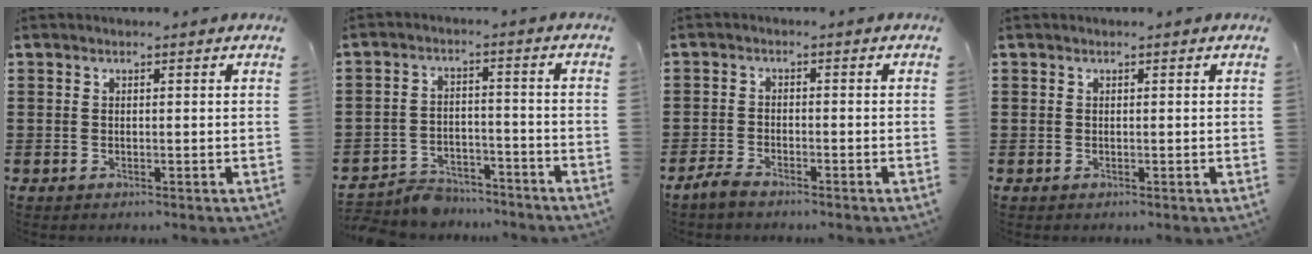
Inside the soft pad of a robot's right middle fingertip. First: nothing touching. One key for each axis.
{"total": 4.8, "fx": -4.7, "fy": 1.0, "fz": 0.4, "tx": -0.017, "ty": 0.006, "tz": -0.097}
{"total": 2.6, "fx": -2.4, "fy": 0.7, "fz": 0.9, "tx": -0.030, "ty": 0.003, "tz": -0.053}
{"total": 0.0}